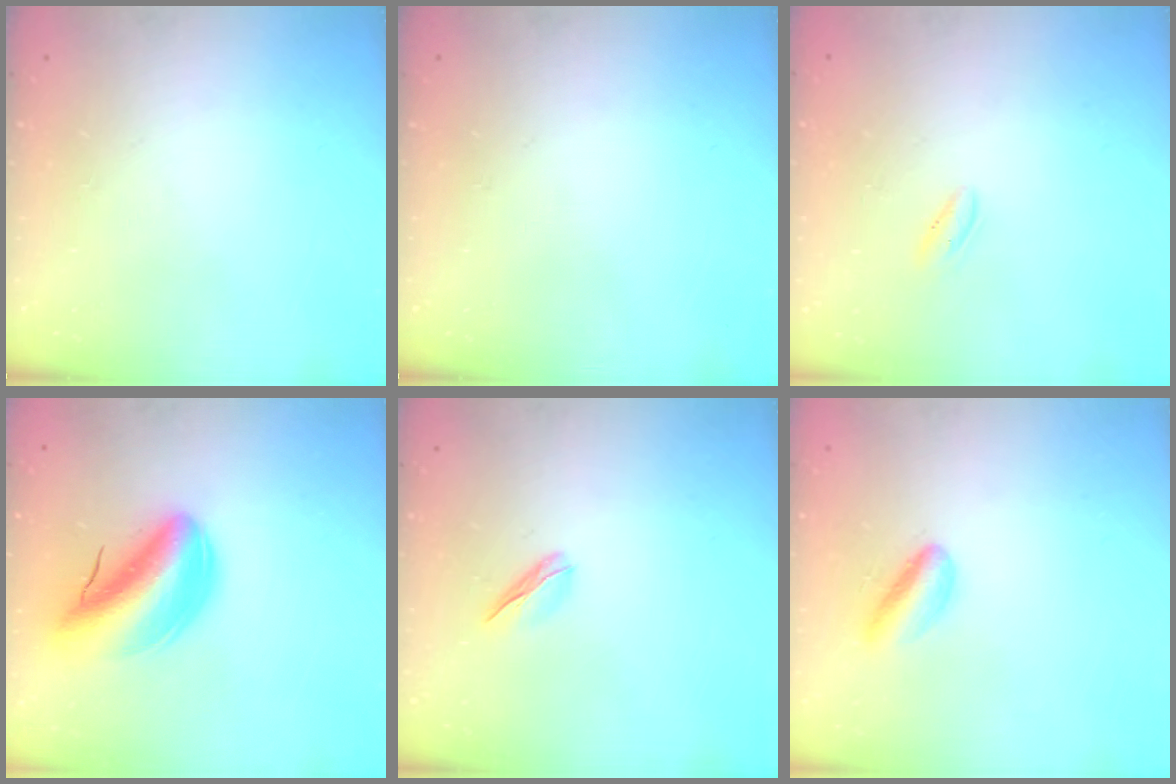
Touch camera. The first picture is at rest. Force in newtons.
{"total": 0.0}
{"total": 1.7, "press": 1.4, "slide": 0.9}
{"total": 12.8, "press": 12.2, "slide": 3.9}
{"total": 3.5, "press": 3.4, "slide": 0.8}
{"total": 5.8, "press": 5.5, "slide": 1.7}